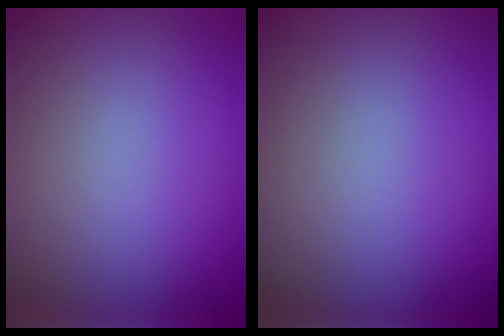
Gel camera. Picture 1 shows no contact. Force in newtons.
{"total": 0.0}